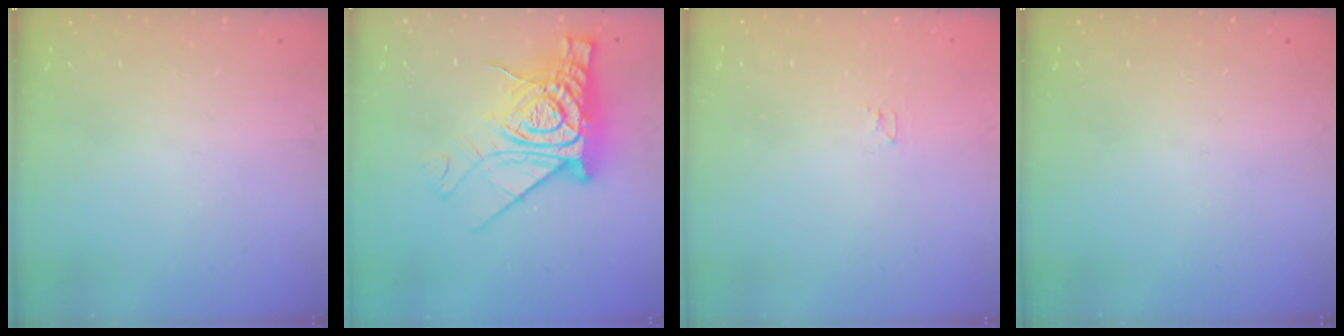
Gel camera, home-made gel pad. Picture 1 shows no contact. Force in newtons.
{"total": 19.7, "press": 19.6, "slide": 2.0}
{"total": 2.4, "press": 2.4, "slide": 0.3}
{"total": 0.0}